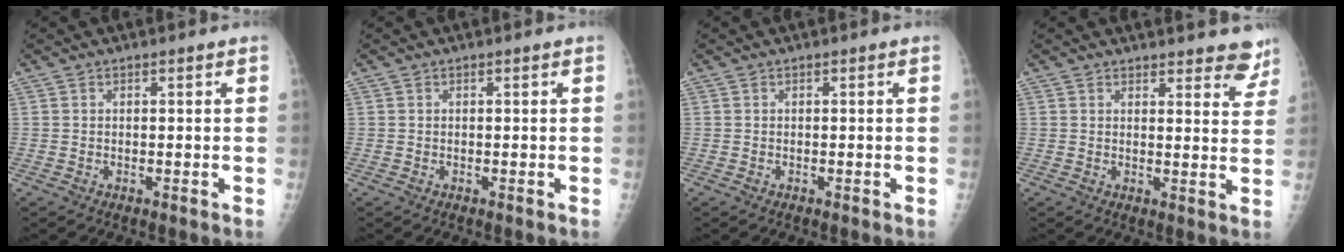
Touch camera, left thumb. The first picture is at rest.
{"total": 0.0}
{"total": 0.0}
{"total": 7.7, "force": [6.9, 2.5, 2.4], "torque": [0.012, -0.040, 0.063]}